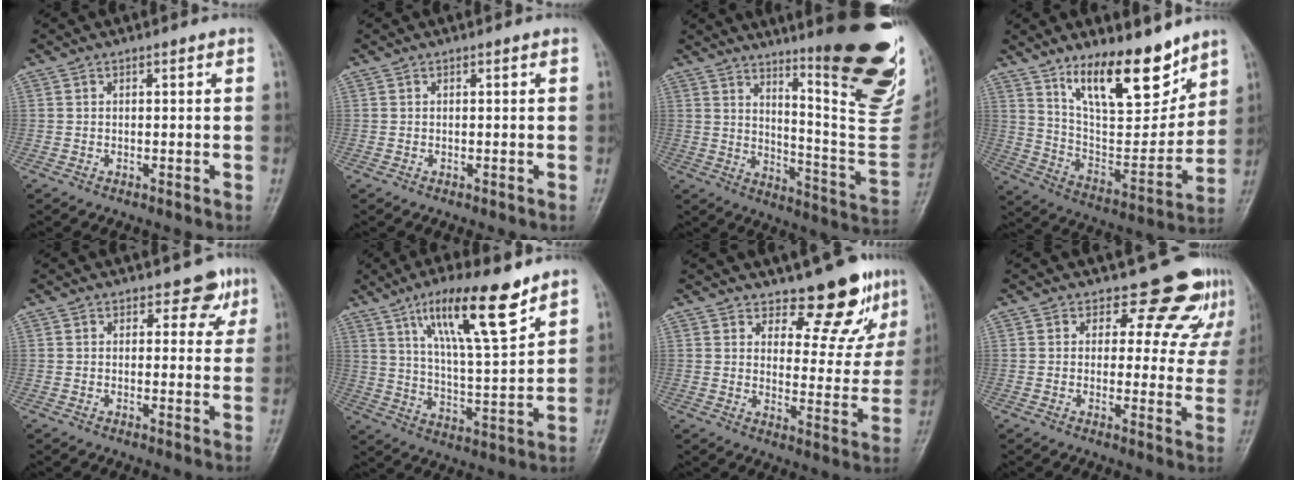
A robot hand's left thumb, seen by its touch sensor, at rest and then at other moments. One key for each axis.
{"total": 0.0}
{"total": 26.4, "fx": 14.9, "fy": 4.7, "fz": 21.3, "tx": -0.241, "ty": -0.095, "tz": 0.215}
{"total": 18.1, "fx": 12.3, "fy": 6.6, "fz": 11.5, "tx": -0.136, "ty": -0.085, "tz": 0.221}
{"total": 4.2, "fx": 2.6, "fy": 2.9, "fz": 1.6, "tx": 0.014, "ty": -0.011, "tz": 0.028}
{"total": 15.6, "fx": 9.8, "fy": 3.2, "fz": 11.8, "tx": -0.187, "ty": -0.048, "tz": 0.176}
{"total": 10.1, "fx": 8.4, "fy": 4.0, "fz": 4.0, "tx": -0.014, "ty": -0.075, "tz": 0.112}
{"total": 10.8, "fx": 8.9, "fy": 5.4, "fz": 2.7, "tx": 0.020, "ty": -0.054, "tz": 0.084}